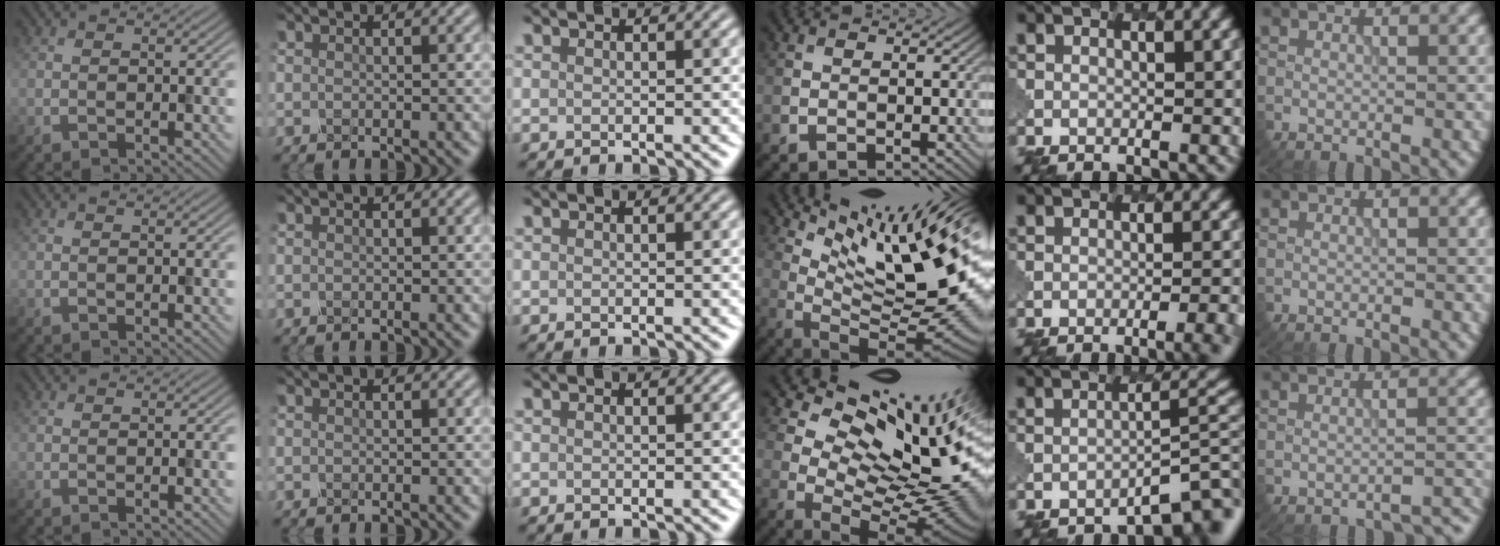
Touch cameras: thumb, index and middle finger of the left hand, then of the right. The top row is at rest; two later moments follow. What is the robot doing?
{"motion": "dispense", "object": "syringe"}